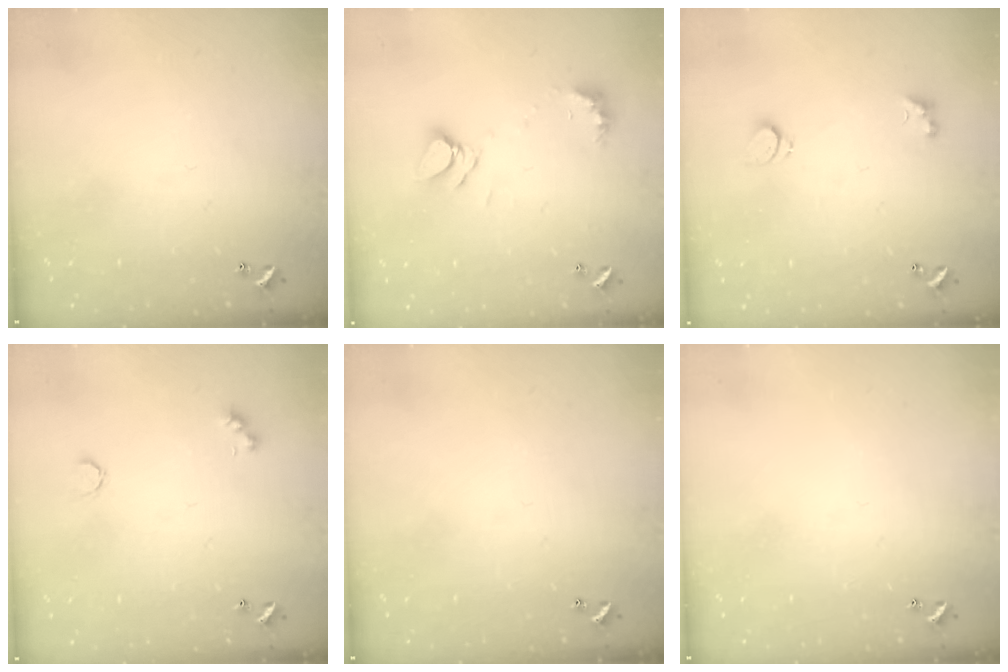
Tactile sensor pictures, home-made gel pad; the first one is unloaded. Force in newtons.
{"total": 7.0, "press": 7.0, "slide": 0.8}
{"total": 2.2, "press": 2.1, "slide": 0.6}
{"total": 4.4, "press": 4.3, "slide": 0.9}
{"total": 0.0}
{"total": 0.0}